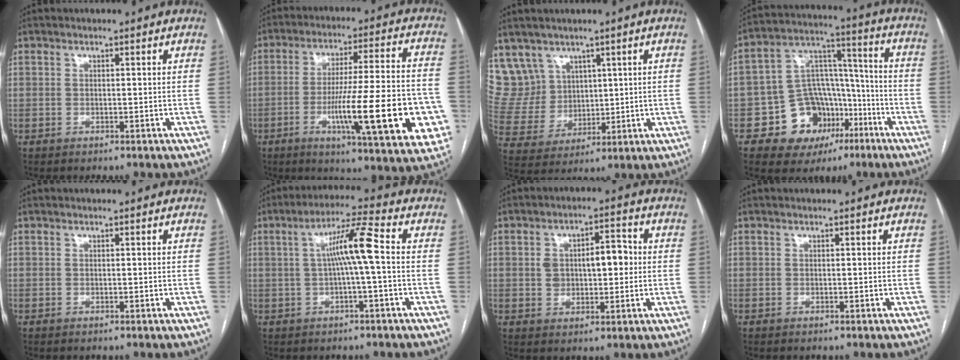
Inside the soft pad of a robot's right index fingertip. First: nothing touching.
{"total": 22.4, "force": [-6.7, 2.7, 21.2], "torque": [-0.262, -0.003, -0.089]}
{"total": 9.3, "force": [6.2, 7.0, 0.5], "torque": [-0.024, 0.033, 0.143]}
{"total": 13.7, "force": [-6.0, 10.5, 6.3], "torque": [-0.091, 0.050, -0.085]}
{"total": 0.0}
{"total": 7.6, "force": [0.3, -0.2, 7.6], "torque": [-0.134, 0.019, 0.002]}
{"total": 7.8, "force": [0.7, 4.1, 6.6], "torque": [-0.104, 0.023, 0.019]}
{"total": 0.0}